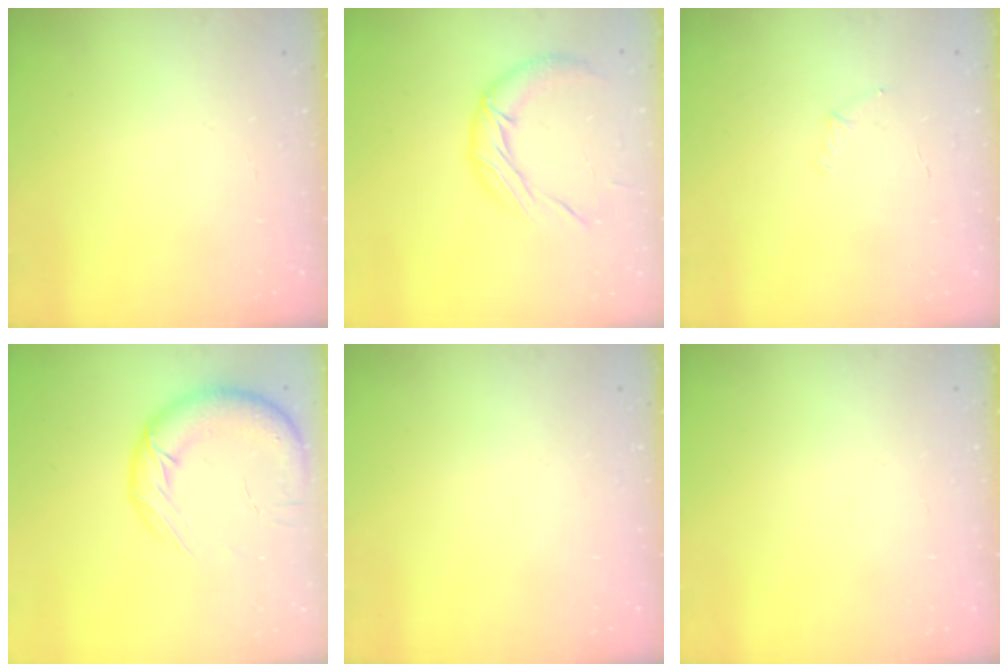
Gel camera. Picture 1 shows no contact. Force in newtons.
{"total": 12.0, "press": 11.9, "slide": 0.7}
{"total": 4.2, "press": 4.0, "slide": 1.1}
{"total": 17.6, "press": 17.3, "slide": 3.5}
{"total": 0.0}
{"total": 0.0}